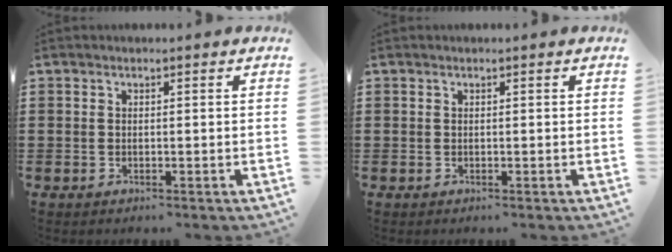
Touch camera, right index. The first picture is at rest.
{"total": 0.0}